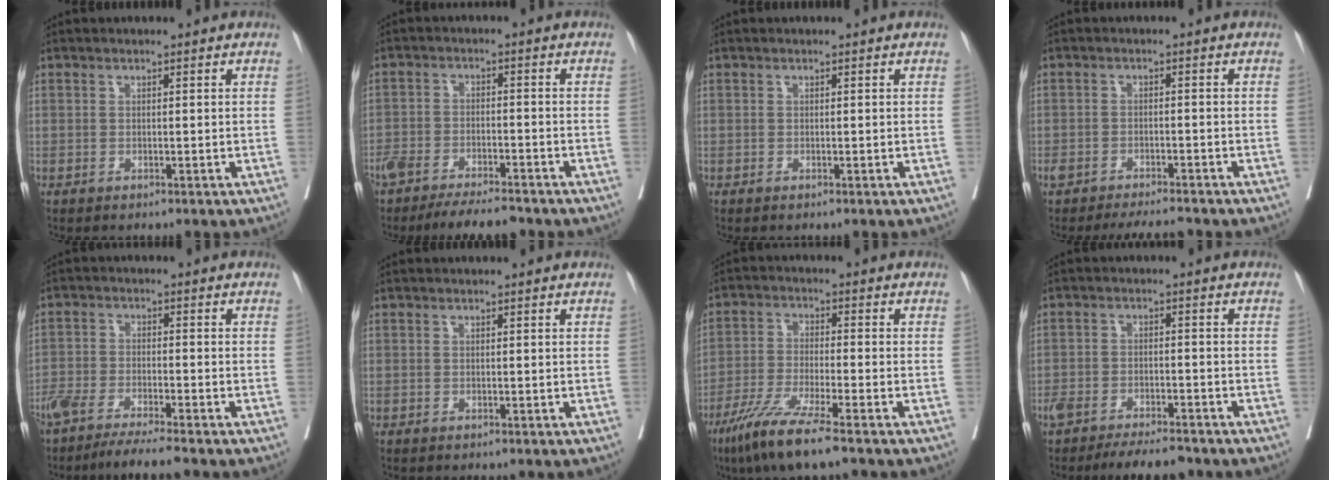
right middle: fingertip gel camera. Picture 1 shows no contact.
{"total": 9.4, "force": [-8.1, 1.9, 4.4], "torque": [-0.068, -0.008, -0.128]}
{"total": 0.0}
{"total": 5.9, "force": [-5.4, 0.8, 2.2], "torque": [-0.031, -0.007, -0.084]}
{"total": 8.6, "force": [-7.1, 0.0, 4.8], "torque": [-0.074, -0.019, -0.119]}
{"total": 0.0}
{"total": 9.0, "force": [-6.1, -0.1, 6.6], "torque": [-0.133, -0.029, -0.119]}
{"total": 8.2, "force": [-7.1, 1.9, 3.6], "torque": [-0.055, -0.003, -0.111]}